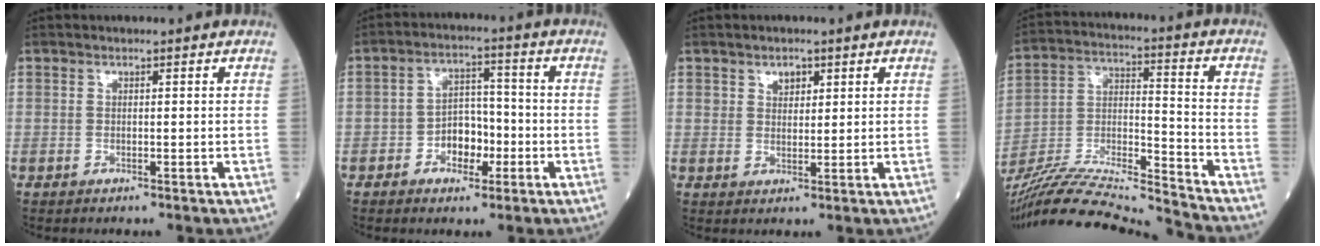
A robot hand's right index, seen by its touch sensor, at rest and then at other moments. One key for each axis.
{"total": 6.0, "fx": -2.1, "fy": 3.7, "fz": 4.2, "tx": -0.067, "ty": 0.016, "tz": -0.037}
{"total": 2.4, "fx": 1.4, "fy": 1.6, "fz": 1.2, "tx": -0.017, "ty": 0.000, "tz": 0.023}
{"total": 20.4, "fx": -19.3, "fy": -1.1, "fz": 6.7, "tx": -0.139, "ty": -0.007, "tz": -0.334}